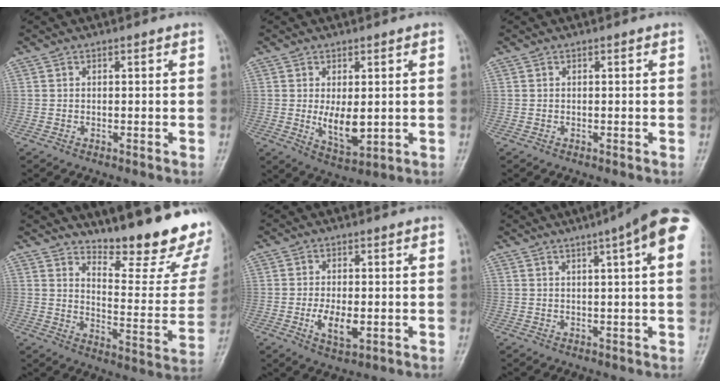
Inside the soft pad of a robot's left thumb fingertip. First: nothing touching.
{"total": 6.9, "force": [0.0, 3.4, 6.0], "torque": [-0.085, -0.018, 0.014]}
{"total": 0.0}
{"total": 20.4, "force": [16.5, 4.4, 11.1], "torque": [-0.118, -0.144, 0.224]}
{"total": 5.5, "force": [-1.2, 2.7, 4.7], "torque": [-0.084, -0.005, -0.017]}
{"total": 14.5, "force": [7.1, 2.1, 12.5], "torque": [-0.167, 0.012, 0.082]}